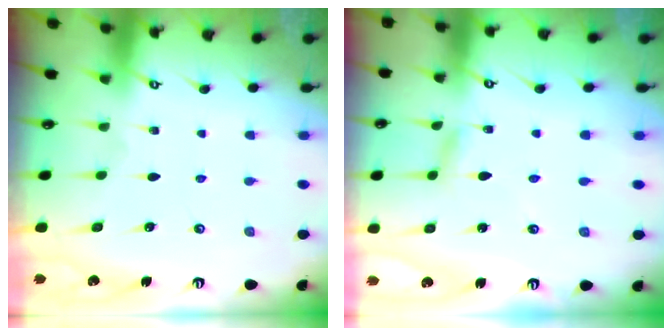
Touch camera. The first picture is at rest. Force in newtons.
{"total": 1.7, "press": 1.7, "slide": 0.2}